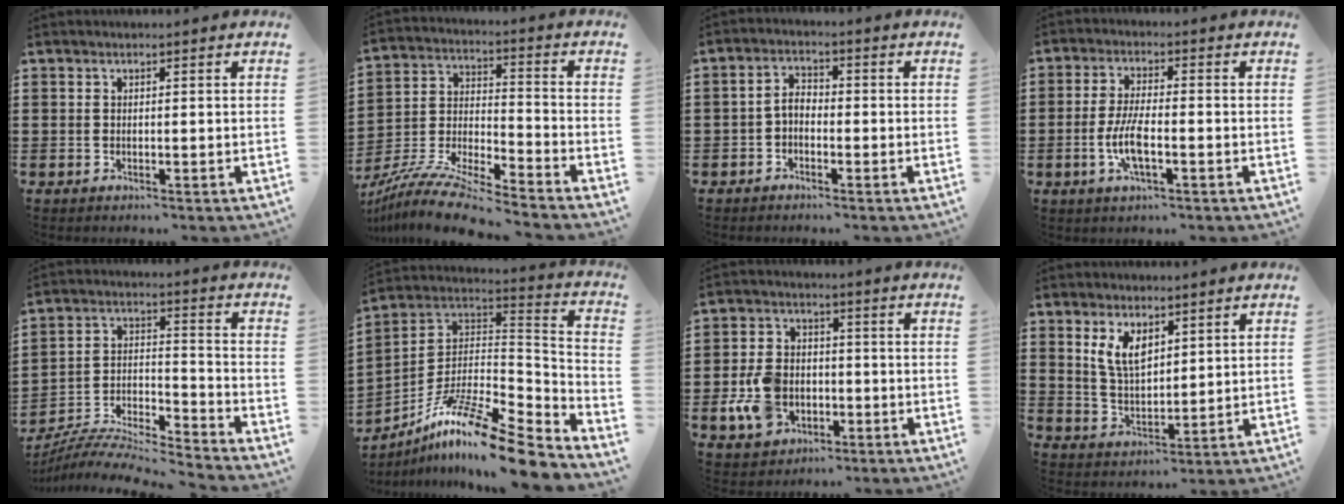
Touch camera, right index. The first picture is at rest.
{"total": 9.9, "force": [-9.2, 0.0, 3.5], "torque": [-0.077, 0.000, -0.189]}
{"total": 2.7, "force": [-1.3, 1.5, 1.8], "torque": [-0.044, 0.007, -0.030]}
{"total": 5.8, "force": [-1.5, 1.6, 5.4], "torque": [-0.117, -0.005, -0.032]}
{"total": 7.4, "force": [-7.1, 0.5, 2.1], "torque": [-0.042, -0.006, -0.144]}
{"total": 13.2, "force": [-9.8, 1.7, 8.7], "torque": [-0.155, 0.011, -0.184]}
{"total": 8.3, "force": [-2.2, 5.9, 5.3], "torque": [-0.133, 0.010, -0.042]}
{"total": 5.8, "force": [3.0, 2.8, 4.1], "torque": [-0.089, 0.004, 0.055]}